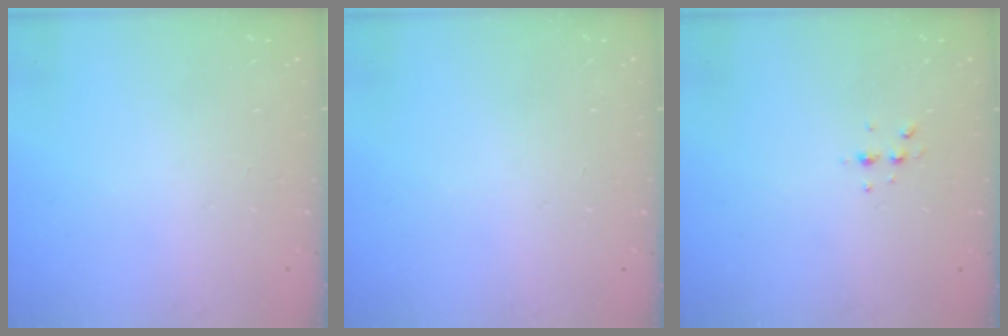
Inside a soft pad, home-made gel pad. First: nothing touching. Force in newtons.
{"total": 0.0}
{"total": 3.6, "press": 3.5, "slide": 0.7}